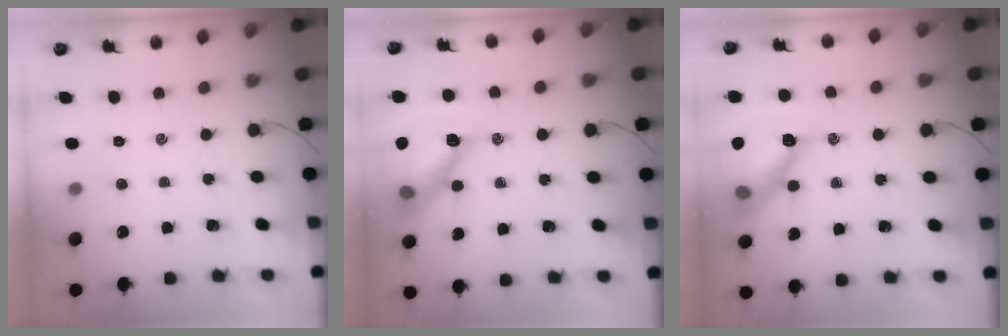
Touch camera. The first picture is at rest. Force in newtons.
{"total": 15.6, "press": 15.5, "slide": 1.4}
{"total": 15.6, "press": 15.5, "slide": 1.4}